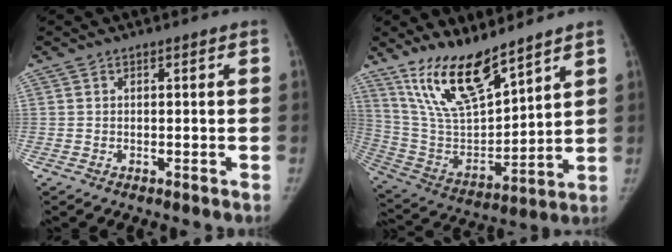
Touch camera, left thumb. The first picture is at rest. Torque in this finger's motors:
{"motor_torque": [0.57, -0.26, 1.44, -1.34, 0.46]}